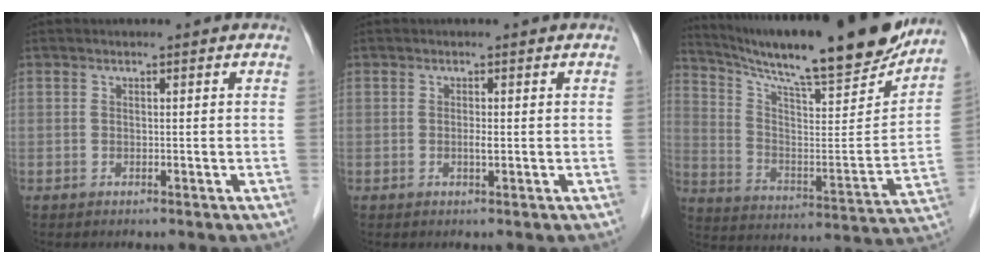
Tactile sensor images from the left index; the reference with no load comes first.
{"total": 0.9, "force": [-0.5, 0.0, 0.7], "torque": [-0.014, -0.007, -0.010]}
{"total": 24.6, "force": [21.3, 1.7, 12.2], "torque": [-0.208, -0.054, 0.312]}